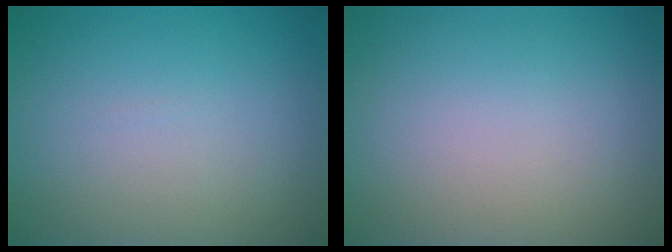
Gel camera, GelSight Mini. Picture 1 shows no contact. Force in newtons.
{"total": 0.0}